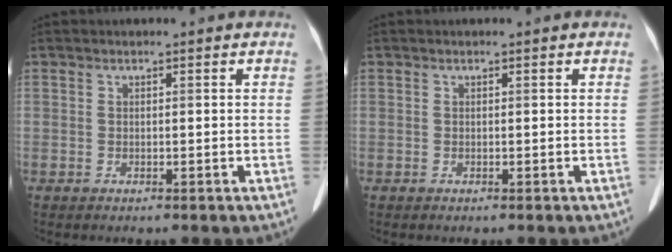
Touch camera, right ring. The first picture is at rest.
{"total": 0.0}